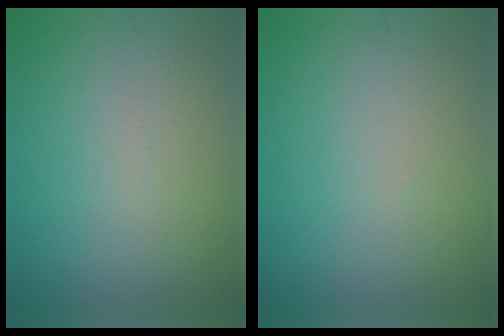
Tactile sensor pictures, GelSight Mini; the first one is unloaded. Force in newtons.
{"total": 0.0}